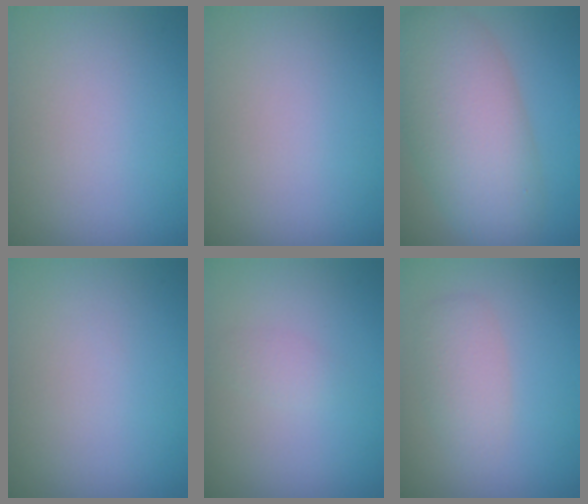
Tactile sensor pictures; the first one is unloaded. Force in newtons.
{"total": 0.0}
{"total": 9.2, "press": 9.2, "slide": 0.4}
{"total": 0.0}
{"total": 1.2, "press": 1.2, "slide": 0.0}
{"total": 2.6, "press": 2.6, "slide": 0.3}